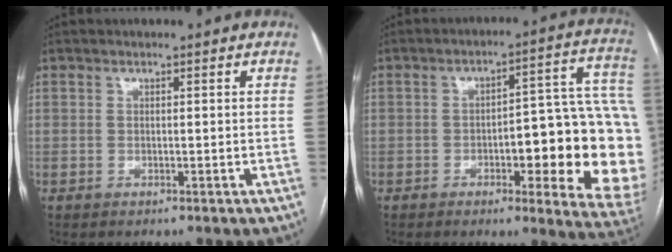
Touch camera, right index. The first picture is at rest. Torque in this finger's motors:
{"motor_torque": [1.18, 0.26, 0.66, 0.12]}